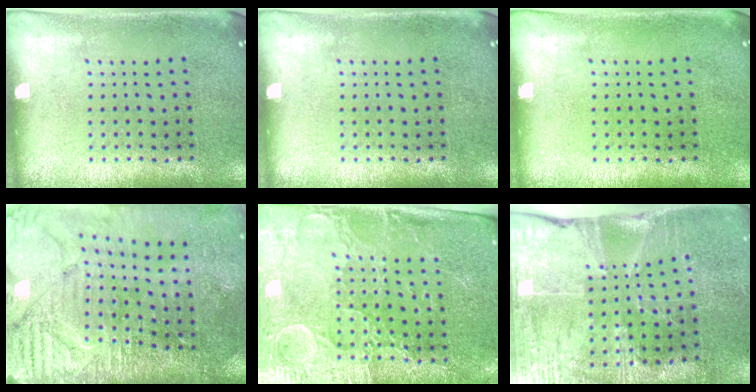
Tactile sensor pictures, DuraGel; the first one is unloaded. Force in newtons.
{"total": 0.0}
{"total": 0.0}
{"total": 4.0, "press": 3.6, "slide": 1.7}
{"total": 3.4, "press": 3.3, "slide": 1.0}
{"total": 3.4, "press": 3.4, "slide": 0.3}